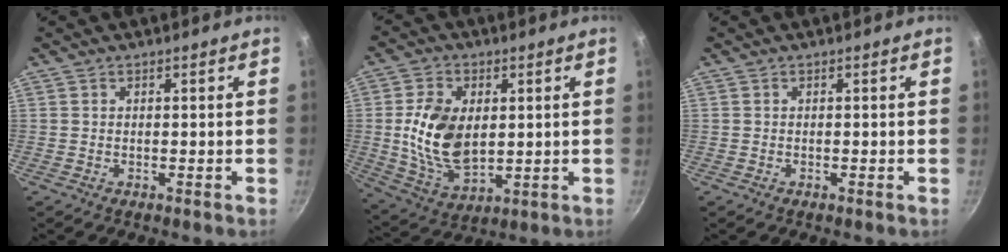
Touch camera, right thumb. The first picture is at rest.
{"total": 14.0, "force": [1.3, 8.8, 10.8], "torque": [-0.183, -0.014, 0.032]}
{"total": 0.0}